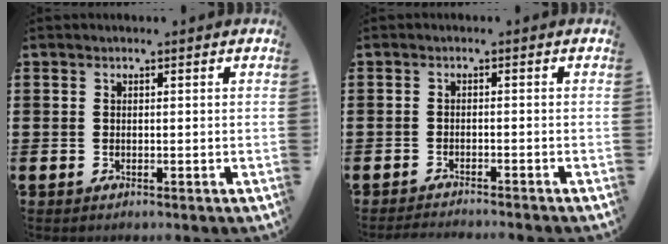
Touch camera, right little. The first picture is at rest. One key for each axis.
{"total": 1.3, "fx": -1.3, "fy": -0.2, "fz": 0.1, "tx": -0.003, "ty": 0.003, "tz": -0.026}